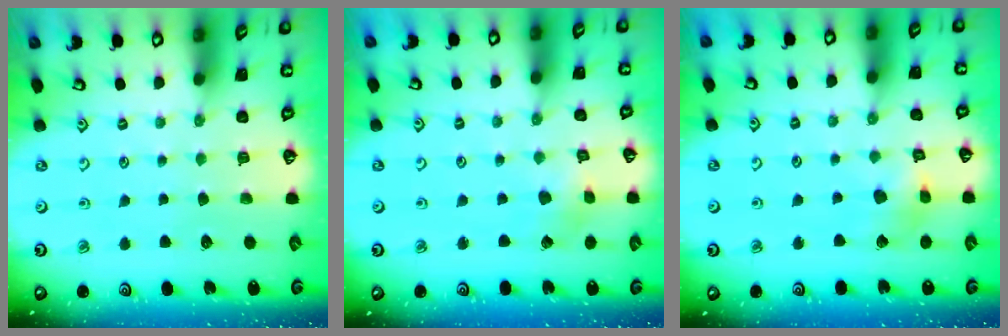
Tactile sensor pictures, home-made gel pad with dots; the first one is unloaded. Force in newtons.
{"total": 2.7, "press": 2.7, "slide": 0.3}
{"total": 7.3, "press": 7.2, "slide": 0.8}